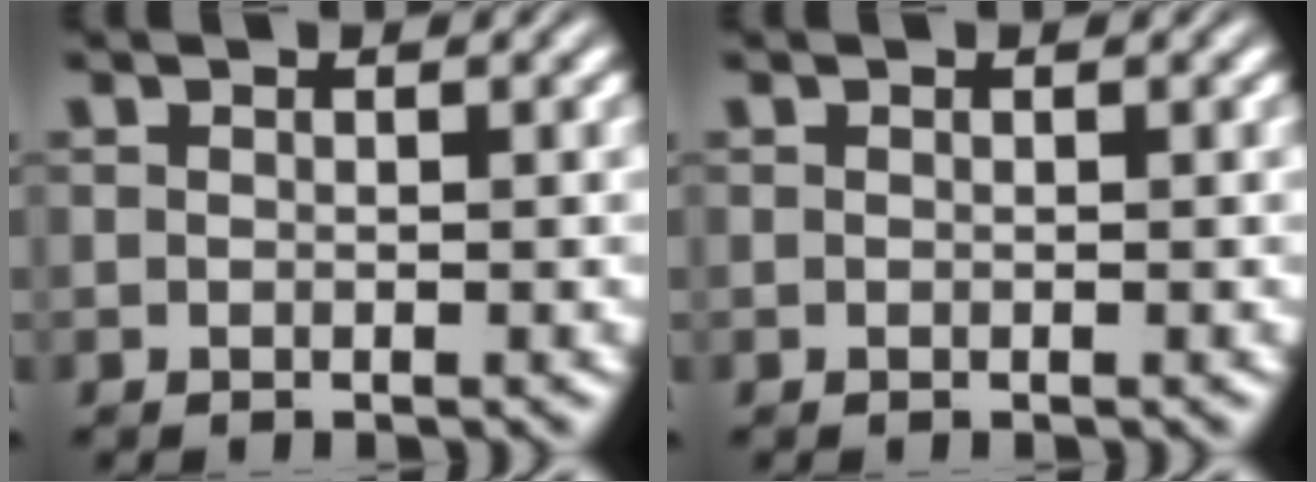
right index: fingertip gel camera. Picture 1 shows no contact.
{"total": 0.0}